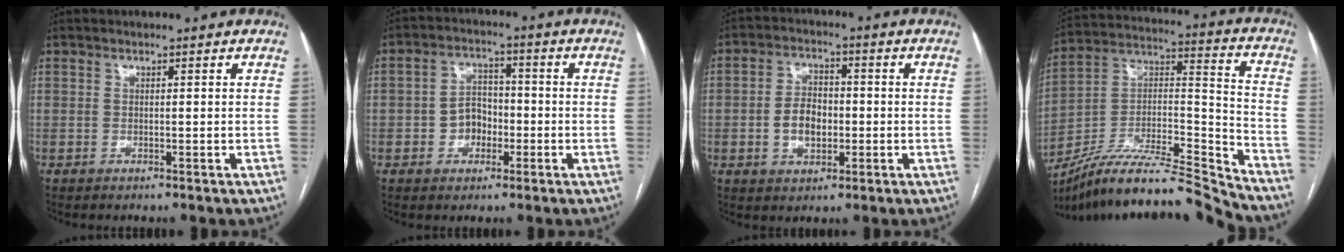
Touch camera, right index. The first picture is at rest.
{"total": 5.4, "force": [-1.5, 4.3, 2.9], "torque": [-0.051, 0.020, -0.024]}
{"total": 6.2, "force": [-1.0, 4.0, 4.5], "torque": [-0.089, 0.013, -0.015]}
{"total": 17.7, "force": [-15.7, 0.8, 8.0], "torque": [-0.142, 0.035, -0.280]}